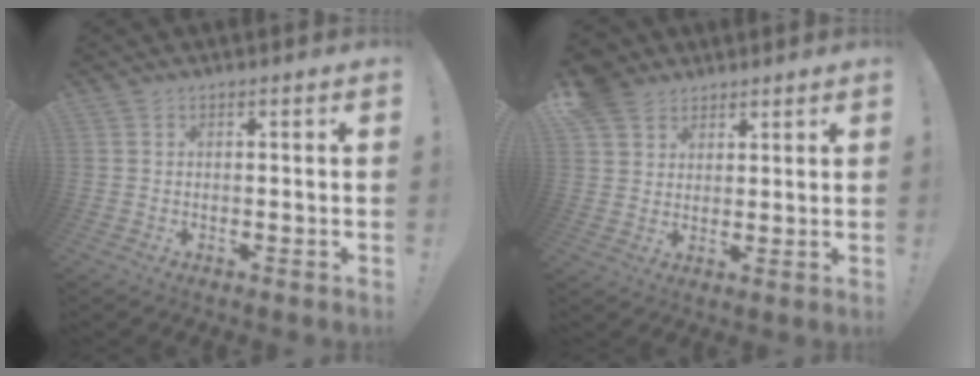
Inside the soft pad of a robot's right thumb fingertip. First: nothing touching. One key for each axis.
{"total": 7.4, "fx": 5.0, "fy": 5.2, "fz": 1.5, "tx": -0.028, "ty": -0.030, "tz": 0.101}